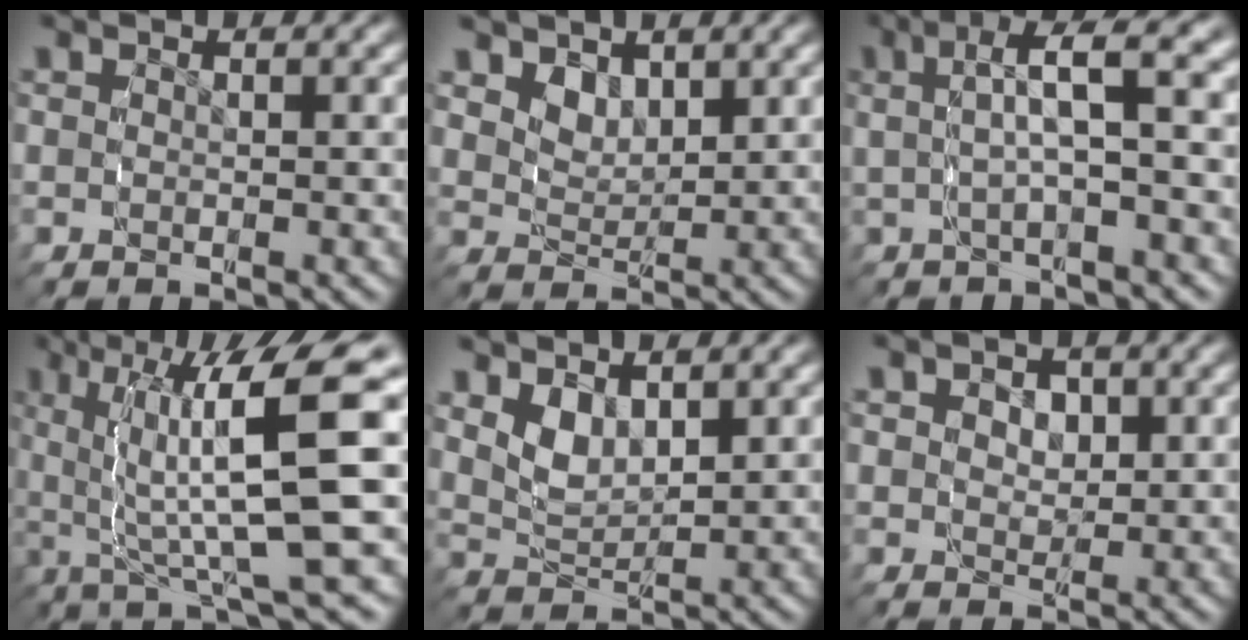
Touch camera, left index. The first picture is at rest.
{"total": 3.0, "force": [1.4, 2.1, 1.6], "torque": [-0.045, -0.012, 0.027]}
{"total": 5.5, "force": [1.3, 1.6, 5.2], "torque": [-0.077, 0.029, 0.005]}
{"total": 12.3, "force": [0.8, 4.6, 11.4], "torque": [-0.160, 0.017, 0.007]}
{"total": 3.6, "force": [1.3, 2.4, 2.3], "torque": [-0.056, -0.011, 0.024]}
{"total": 2.5, "force": [0.3, 2.2, 1.2], "torque": [-0.025, -0.014, 0.008]}